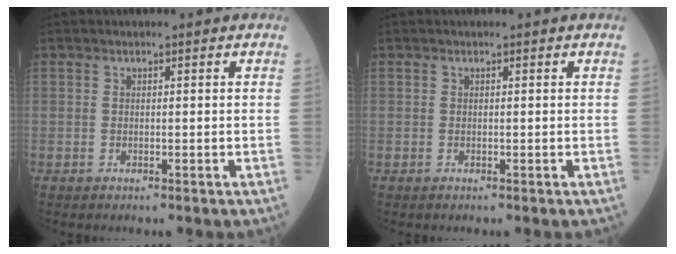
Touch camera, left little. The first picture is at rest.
{"total": 0.0}